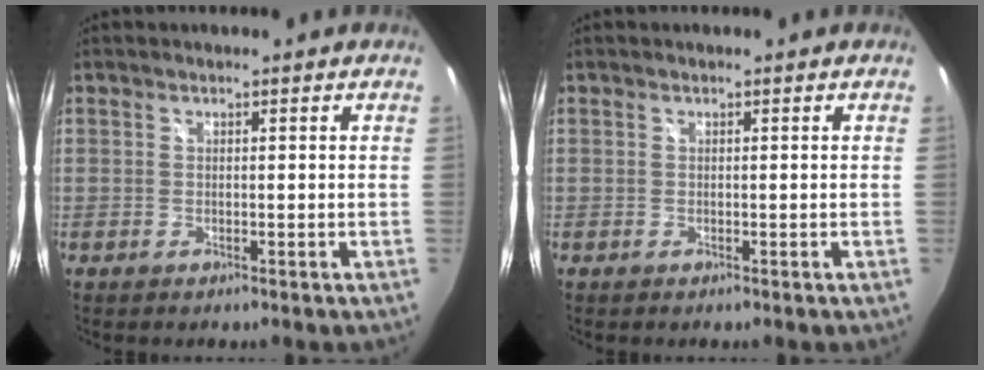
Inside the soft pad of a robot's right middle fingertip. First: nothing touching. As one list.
[{"total": 0.0}]